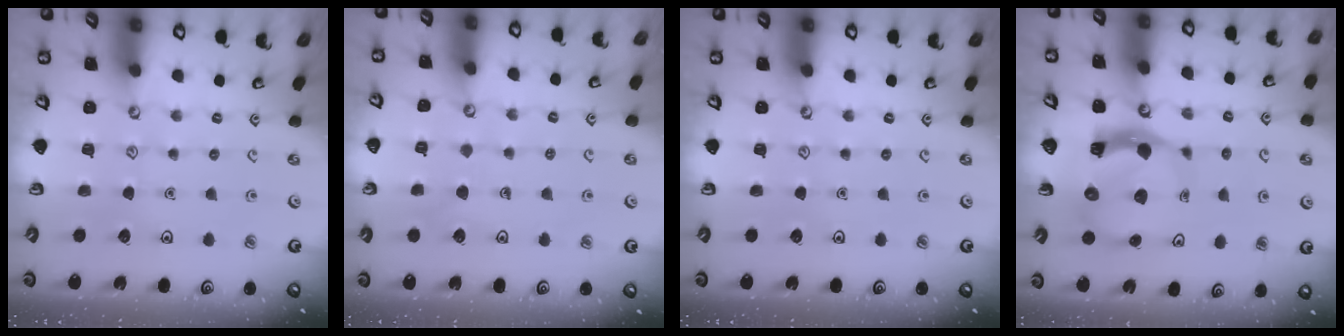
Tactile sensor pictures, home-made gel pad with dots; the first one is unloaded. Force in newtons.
{"total": 4.9, "press": 4.8, "slide": 0.3}
{"total": 0.0}
{"total": 8.2, "press": 8.1, "slide": 1.3}